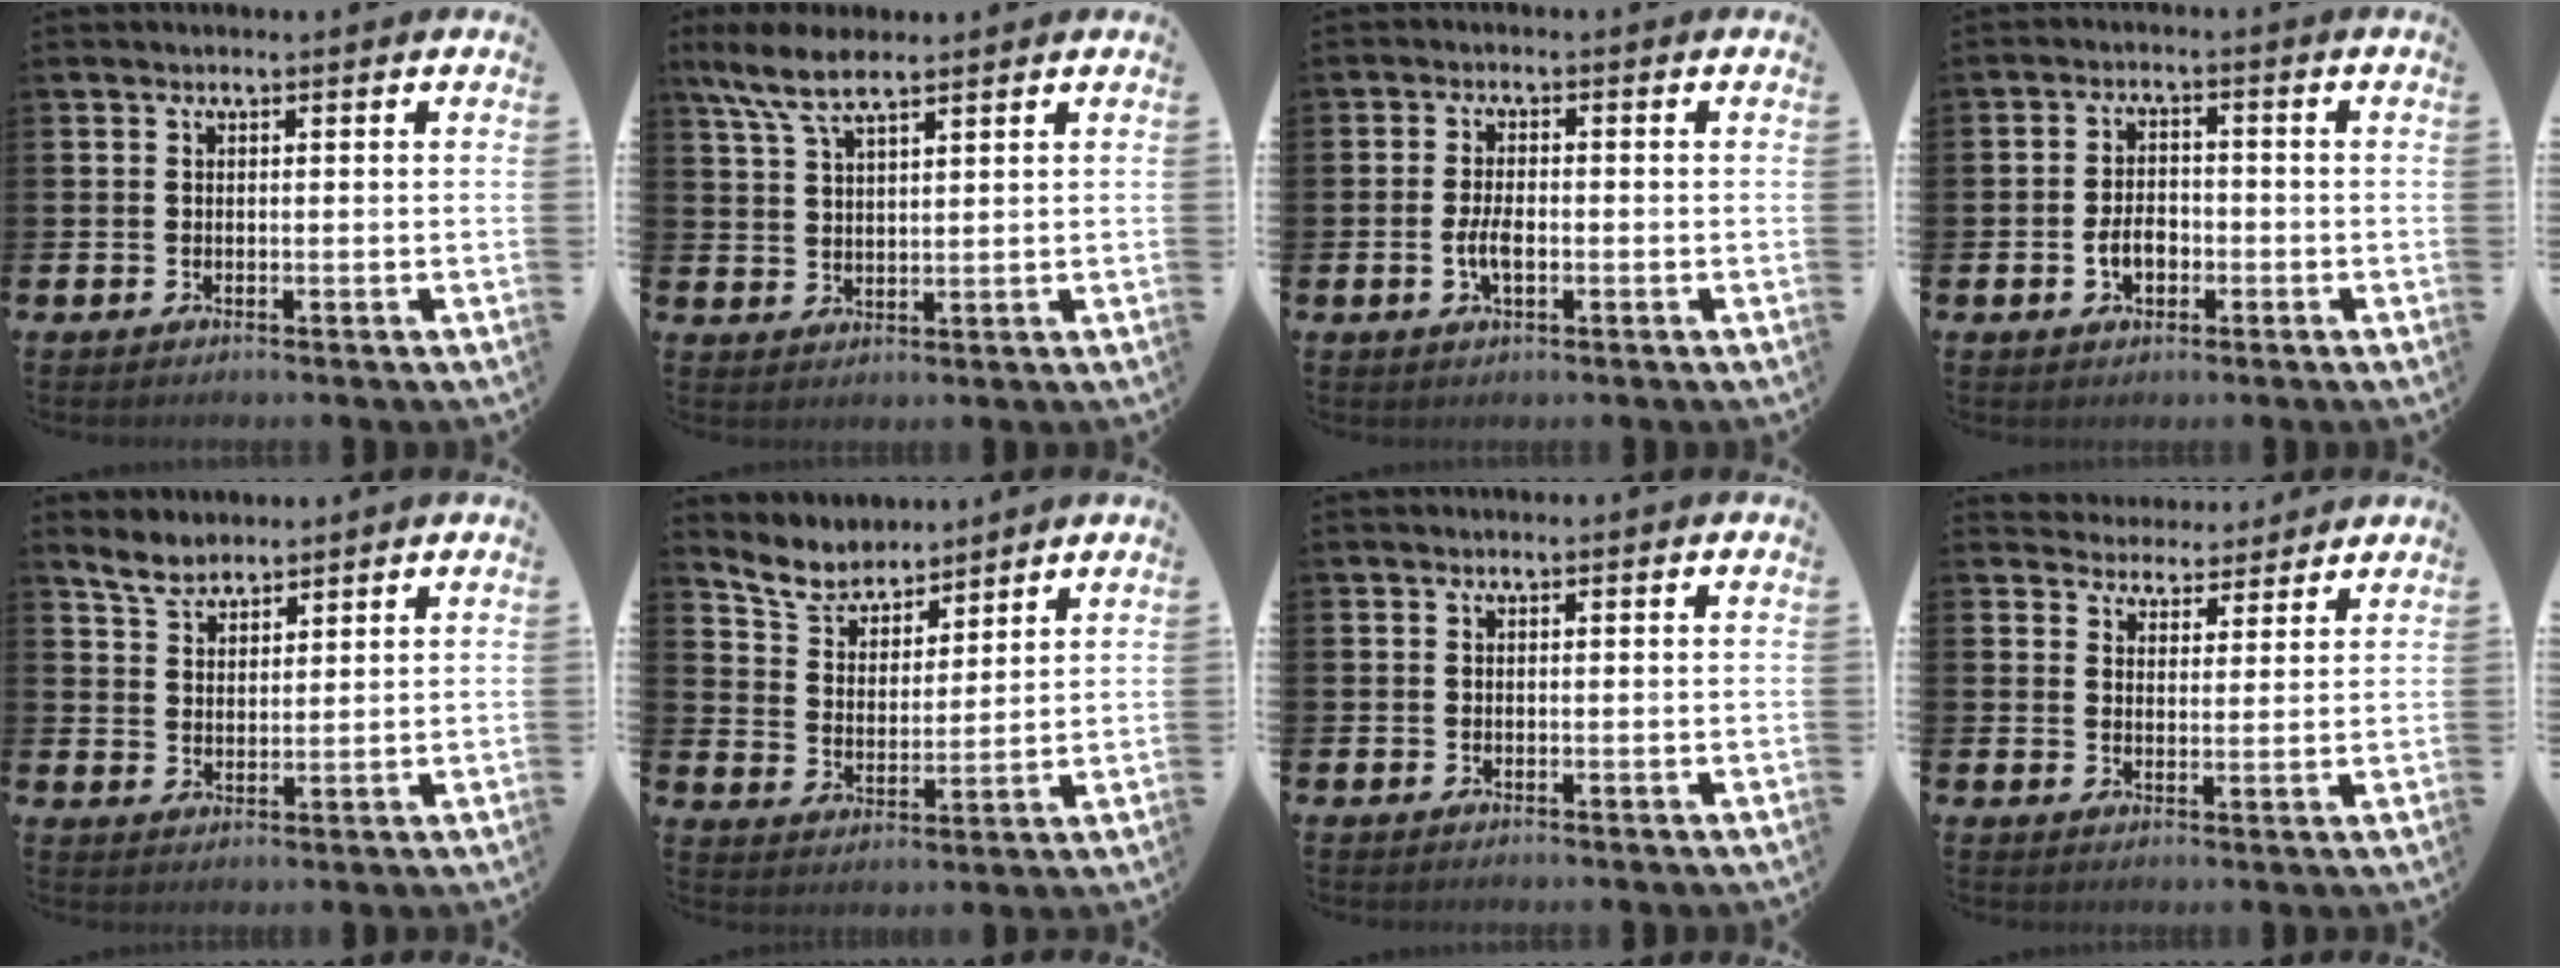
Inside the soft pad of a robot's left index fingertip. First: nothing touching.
{"total": 6.9, "force": [5.5, 1.7, 3.8], "torque": [-0.086, -0.011, 0.101]}
{"total": 3.4, "force": [-0.8, 1.4, 3.0], "torque": [-0.051, 0.001, -0.015]}
{"total": 3.7, "force": [-1.4, 2.3, 2.5], "torque": [-0.036, 0.001, -0.029]}
{"total": 4.1, "force": [3.9, 1.3, 0.6], "torque": [-0.022, -0.009, 0.073]}
{"total": 6.2, "force": [5.9, 1.7, 0.7], "torque": [-0.049, -0.036, 0.108]}
{"total": 0.0}
{"total": 3.8, "force": [3.6, 1.1, -0.5], "torque": [-0.004, -0.028, 0.064]}